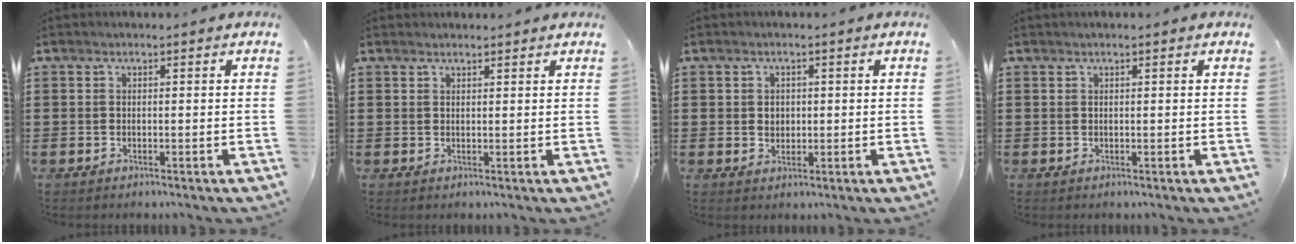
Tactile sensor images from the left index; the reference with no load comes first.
{"total": 0.7, "force": [0.7, 0.1, 0.0], "torque": [0.000, -0.001, 0.014]}
{"total": 1.6, "force": [0.3, 1.4, 0.7], "torque": [-0.009, 0.005, 0.002]}
{"total": 0.0}